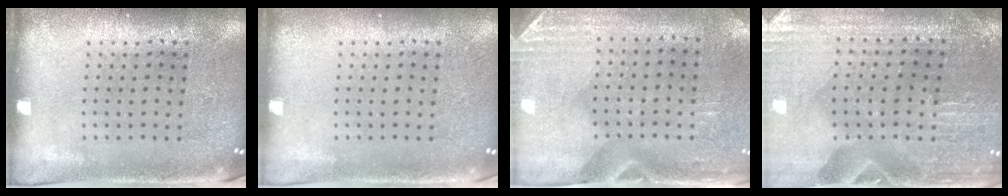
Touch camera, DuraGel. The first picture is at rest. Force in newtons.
{"total": 0.0}
{"total": 2.9, "press": 2.5, "slide": 1.4}
{"total": 1.2, "press": 1.2, "slide": 0.0}